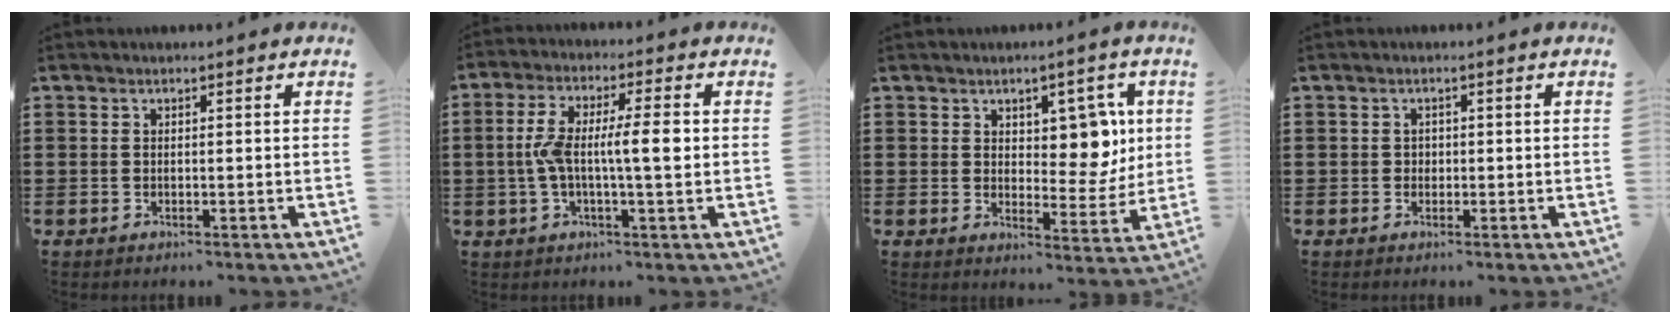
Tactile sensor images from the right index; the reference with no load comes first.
{"total": 7.4, "force": [-0.3, 1.5, 7.3], "torque": [-0.138, 0.000, -0.012]}
{"total": 6.9, "force": [2.8, 4.3, 4.6], "torque": [-0.070, -0.002, 0.044]}
{"total": 1.0, "force": [0.0, 0.9, 0.3], "torque": [-0.008, 0.003, 0.000]}